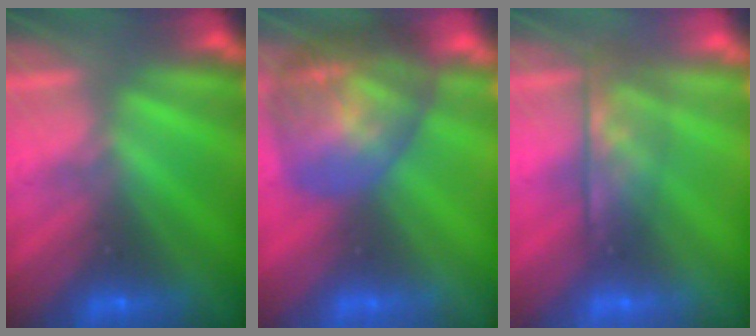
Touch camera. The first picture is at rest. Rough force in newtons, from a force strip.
{"total": 7.5}
{"total": 4.4}